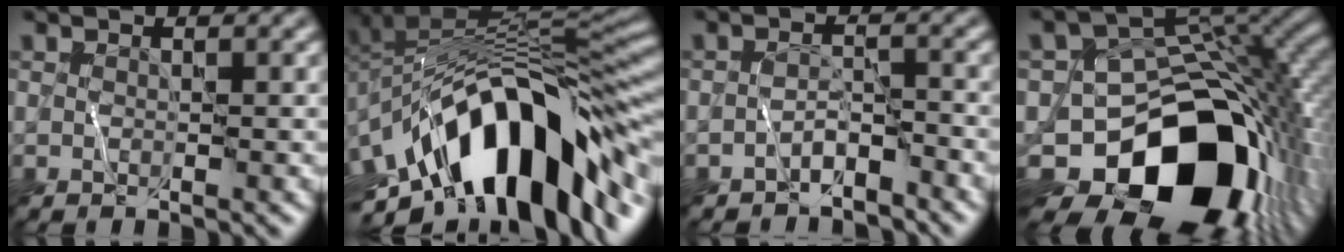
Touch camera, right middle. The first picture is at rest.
{"total": 15.2, "force": [-5.8, 7.6, 11.8], "torque": [-0.176, 0.015, -0.104]}
{"total": 2.0, "force": [-1.7, 0.7, 0.8], "torque": [-0.010, 0.008, -0.034]}
{"total": 16.8, "force": [-8.1, 11.2, 9.5], "torque": [-0.141, -0.035, -0.118]}